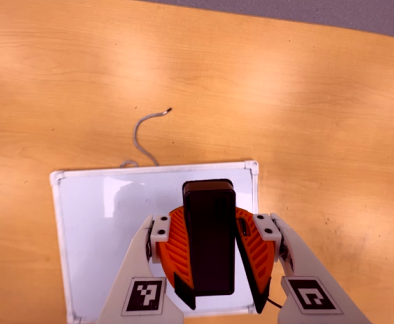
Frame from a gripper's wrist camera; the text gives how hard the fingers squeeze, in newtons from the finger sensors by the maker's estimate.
{"total": 9.8, "left": 9.4, "right": 10.1}